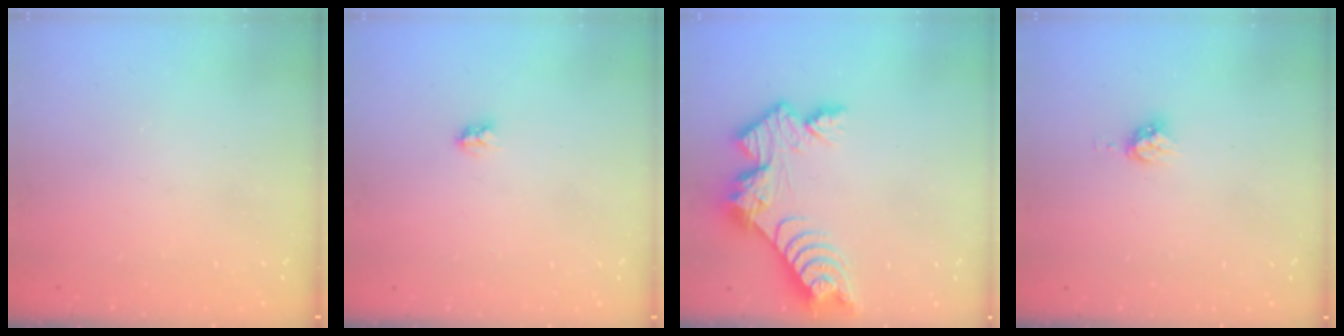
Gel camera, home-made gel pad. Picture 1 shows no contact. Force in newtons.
{"total": 2.9, "press": 2.9, "slide": 0.3}
{"total": 11.3, "press": 11.3, "slide": 0.8}
{"total": 4.5, "press": 4.5, "slide": 0.0}